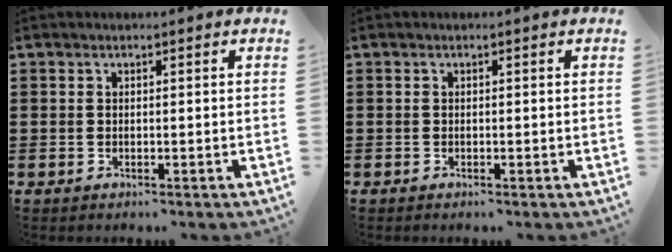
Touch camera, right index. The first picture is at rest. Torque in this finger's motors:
{"motor_torque": [-0.04, 0.09, 0.00, -0.01]}